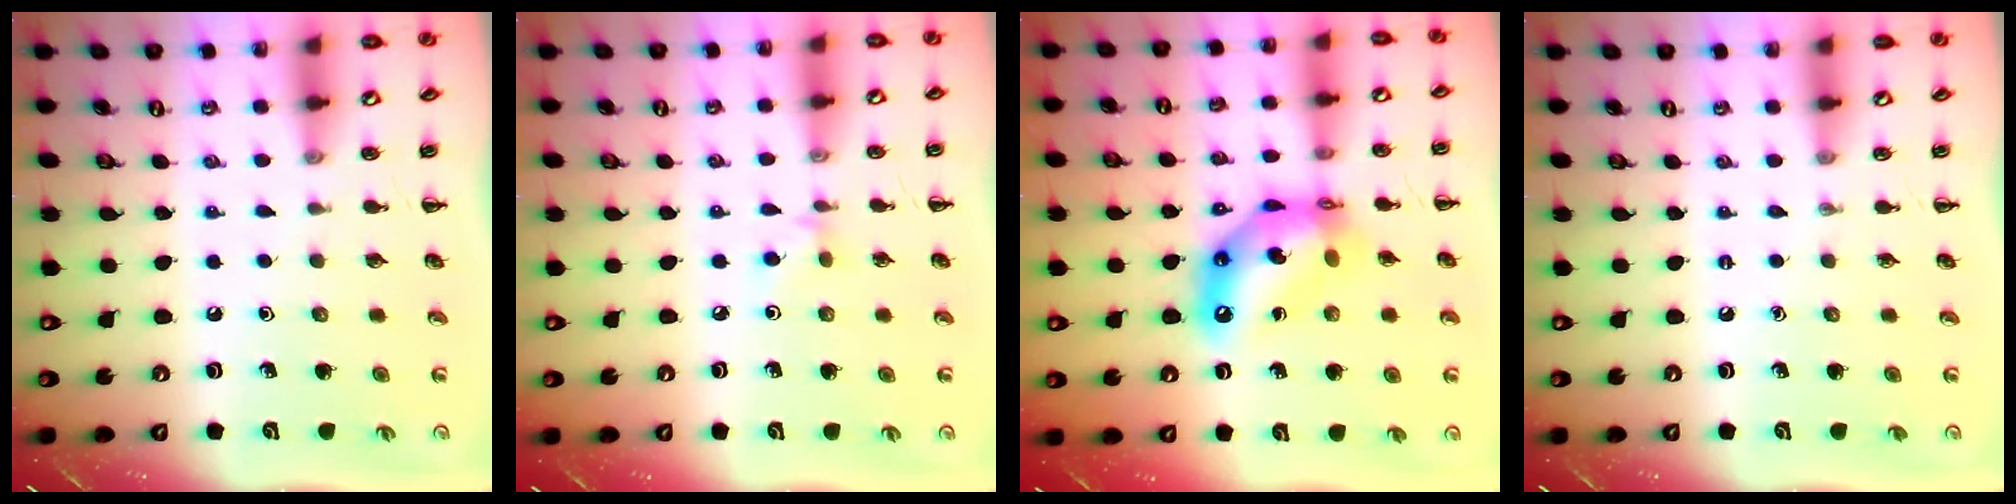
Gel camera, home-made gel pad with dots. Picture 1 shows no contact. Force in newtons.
{"total": 2.9, "press": 2.6, "slide": 1.2}
{"total": 13.8, "press": 13.2, "slide": 4.2}
{"total": 0.0}